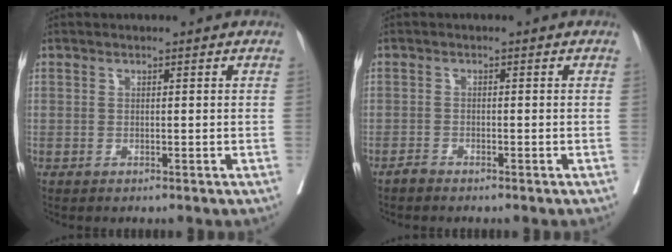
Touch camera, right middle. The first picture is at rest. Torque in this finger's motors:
{"motor_torque": [0.08, -0.09, 0.03, 0.01]}